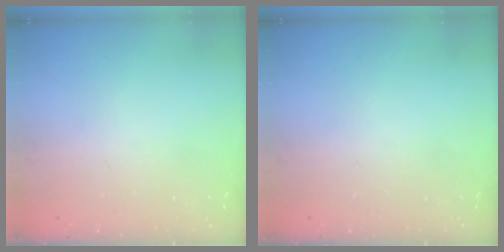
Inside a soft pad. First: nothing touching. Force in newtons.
{"total": 0.0}